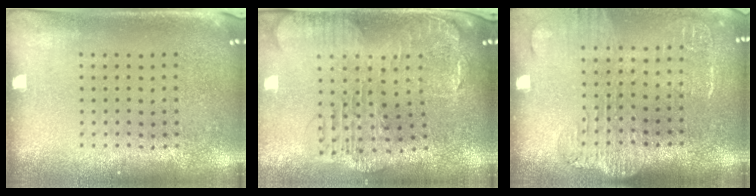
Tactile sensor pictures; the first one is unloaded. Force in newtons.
{"total": 1.8, "press": 1.6, "slide": 0.7}
{"total": 1.8, "press": 1.6, "slide": 0.9}